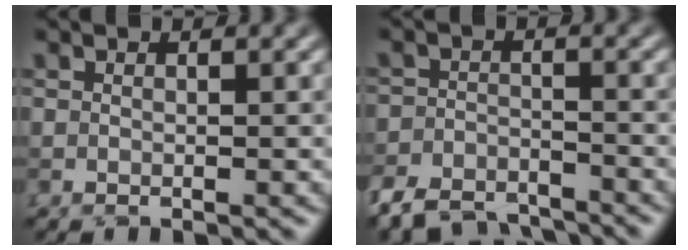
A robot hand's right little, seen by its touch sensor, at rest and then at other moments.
{"total": 5.5, "force": [-5.0, 2.0, 0.9], "torque": [-0.014, -0.007, -0.097]}